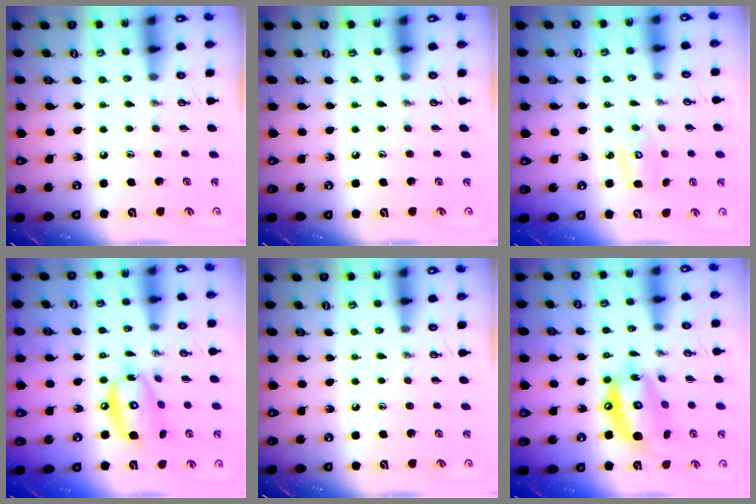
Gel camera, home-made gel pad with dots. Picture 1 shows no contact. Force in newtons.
{"total": 0.0}
{"total": 4.5, "press": 4.5, "slide": 0.4}
{"total": 14.0, "press": 13.9, "slide": 1.5}
{"total": 0.0}
{"total": 13.8, "press": 13.8, "slide": 1.5}